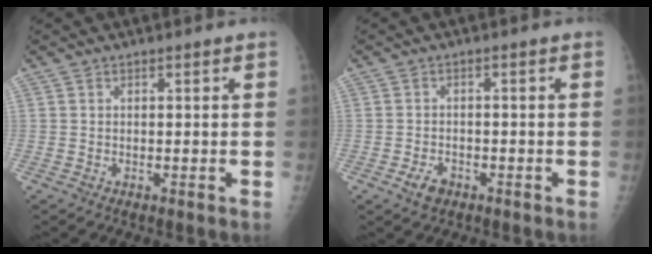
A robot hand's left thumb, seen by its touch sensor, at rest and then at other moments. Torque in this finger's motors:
{"motor_torque": [-0.28, -0.19, 0.35, 0.14, 0.01]}